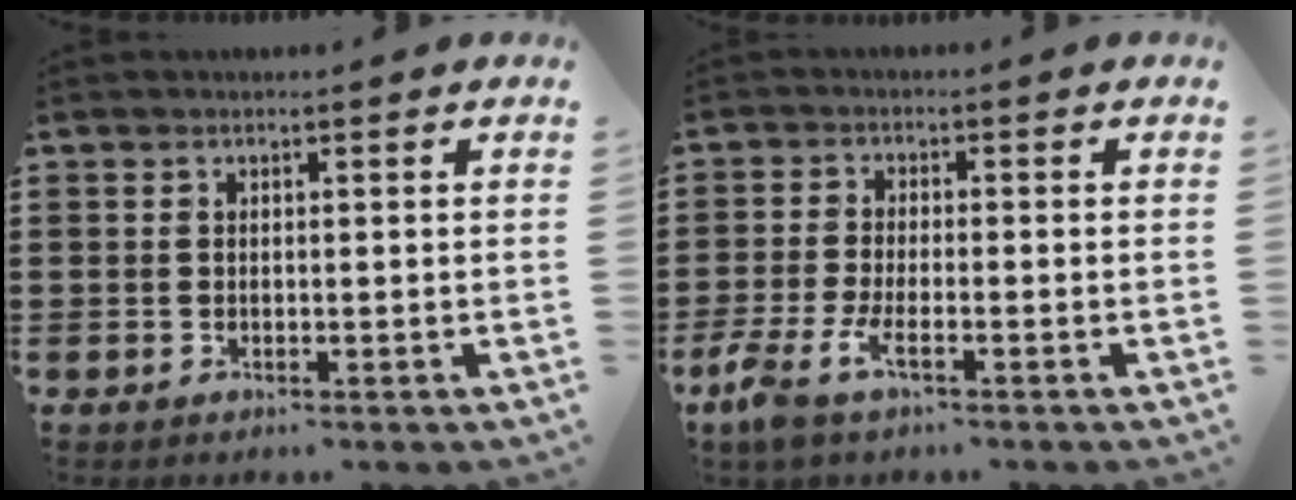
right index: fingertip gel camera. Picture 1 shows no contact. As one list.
[{"total": 4.3, "force": [-2.5, 0.9, 3.3], "torque": [-0.083, -0.015, -0.051]}]